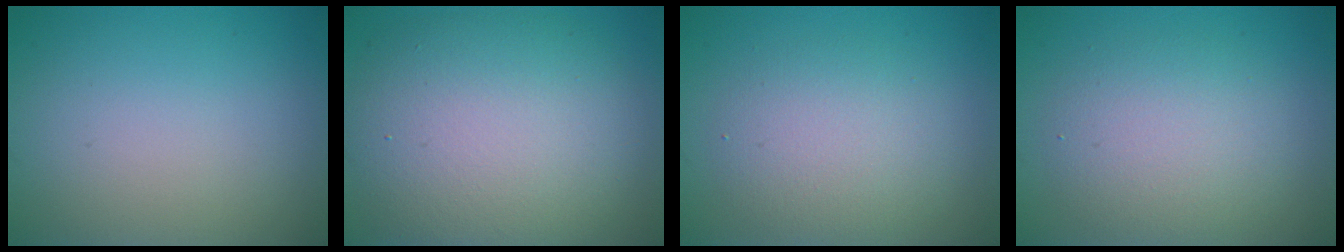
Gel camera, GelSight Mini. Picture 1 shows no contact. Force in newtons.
{"total": 11.0, "press": 11.0, "slide": 0.4}
{"total": 4.2, "press": 4.2, "slide": 0.1}
{"total": 4.3, "press": 4.3, "slide": 0.1}